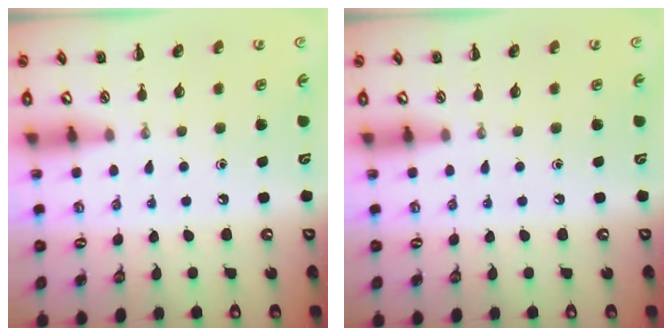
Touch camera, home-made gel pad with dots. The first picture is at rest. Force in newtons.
{"total": 0.0}